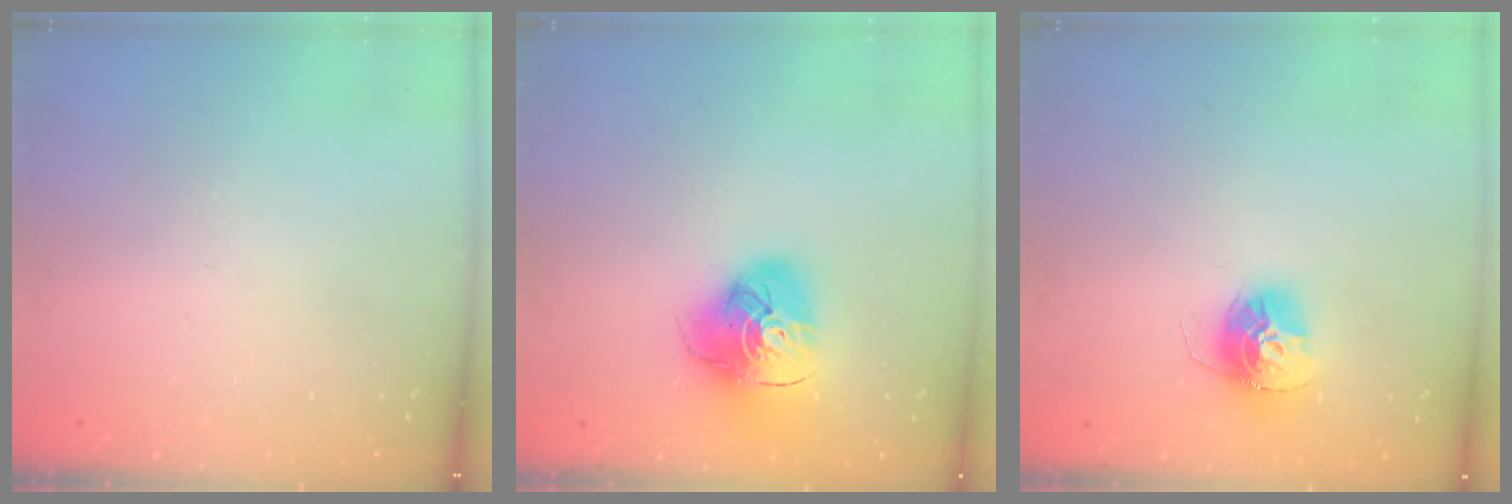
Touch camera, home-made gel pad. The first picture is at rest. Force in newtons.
{"total": 13.8, "press": 13.7, "slide": 1.4}
{"total": 13.1, "press": 13.0, "slide": 1.1}